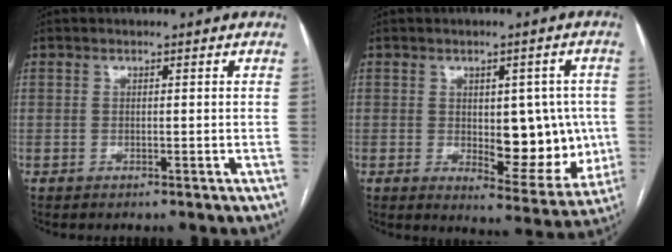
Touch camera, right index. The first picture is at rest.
{"total": 11.3, "force": [-0.3, 5.5, 9.9], "torque": [-0.108, 0.004, 0.013]}